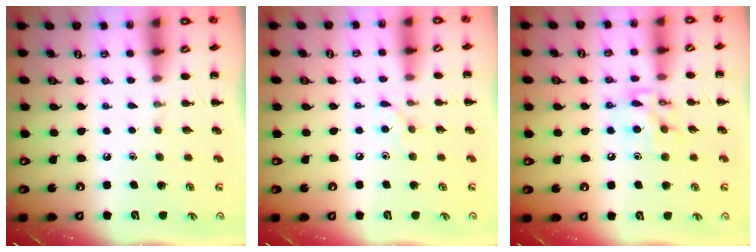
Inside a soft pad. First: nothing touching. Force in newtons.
{"total": 6.5, "press": 6.2, "slide": 2.2}
{"total": 10.4, "press": 10.3, "slide": 1.1}